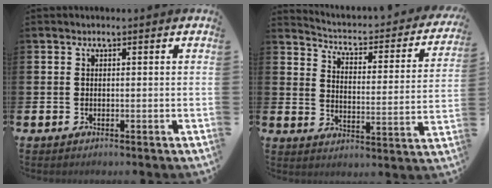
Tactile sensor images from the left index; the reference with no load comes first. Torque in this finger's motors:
{"motor_torque": [0.90, -1.24, 0.18, 0.05]}